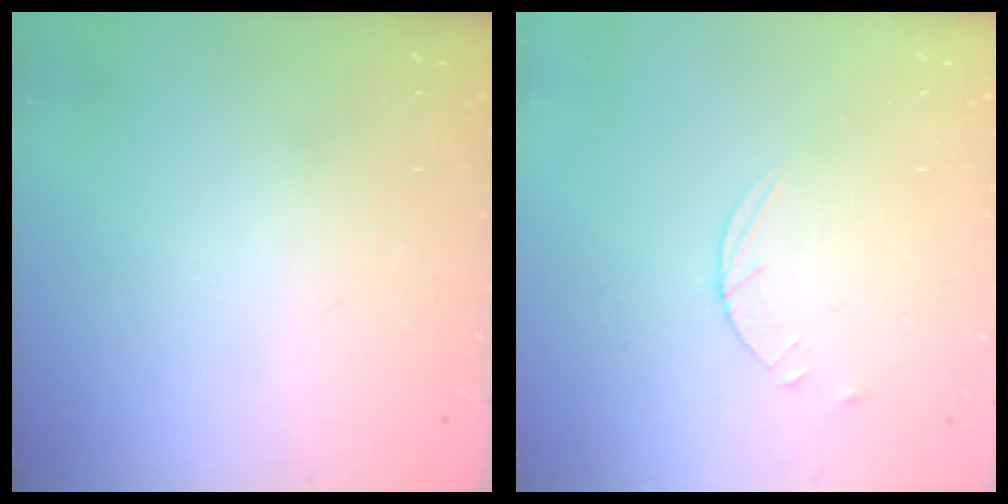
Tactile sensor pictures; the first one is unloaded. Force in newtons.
{"total": 3.6, "press": 3.6, "slide": 0.5}